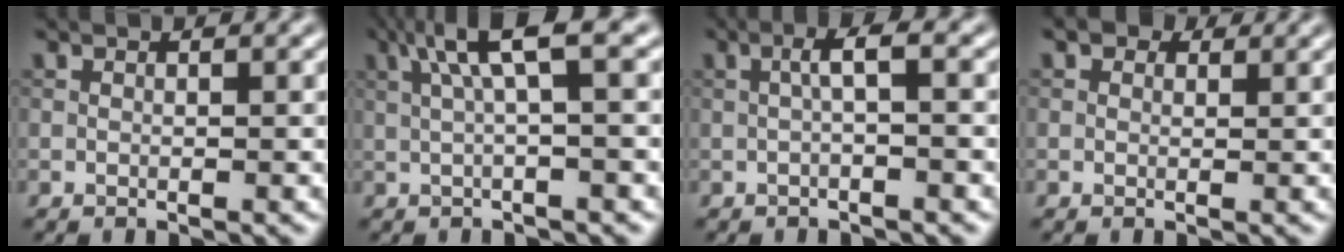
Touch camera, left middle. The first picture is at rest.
{"total": 4.8, "force": [1.5, 0.8, 4.5], "torque": [-0.078, 0.016, 0.026]}
{"total": 2.0, "force": [-0.2, 0.2, 2.0], "torque": [-0.038, 0.009, -0.006]}
{"total": 2.0, "force": [1.4, 1.2, 0.8], "torque": [-0.014, -0.003, 0.010]}